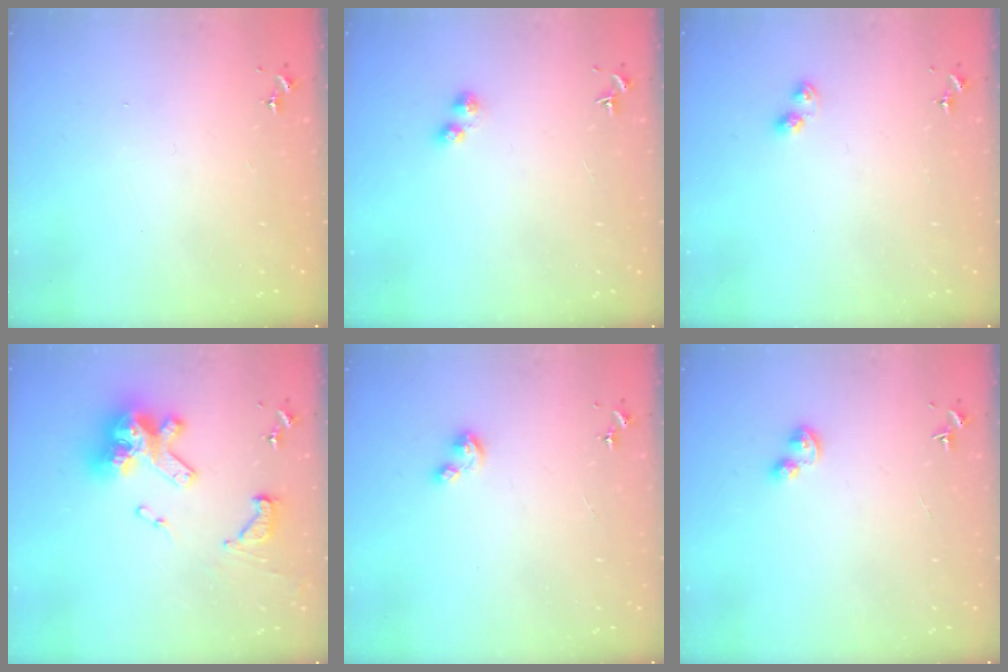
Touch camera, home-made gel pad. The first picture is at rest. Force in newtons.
{"total": 3.9, "press": 3.9, "slide": 0.5}
{"total": 3.6, "press": 3.5, "slide": 0.4}
{"total": 20.1, "press": 20.0, "slide": 1.8}
{"total": 3.7, "press": 3.7, "slide": 0.3}
{"total": 3.8, "press": 3.8, "slide": 0.5}